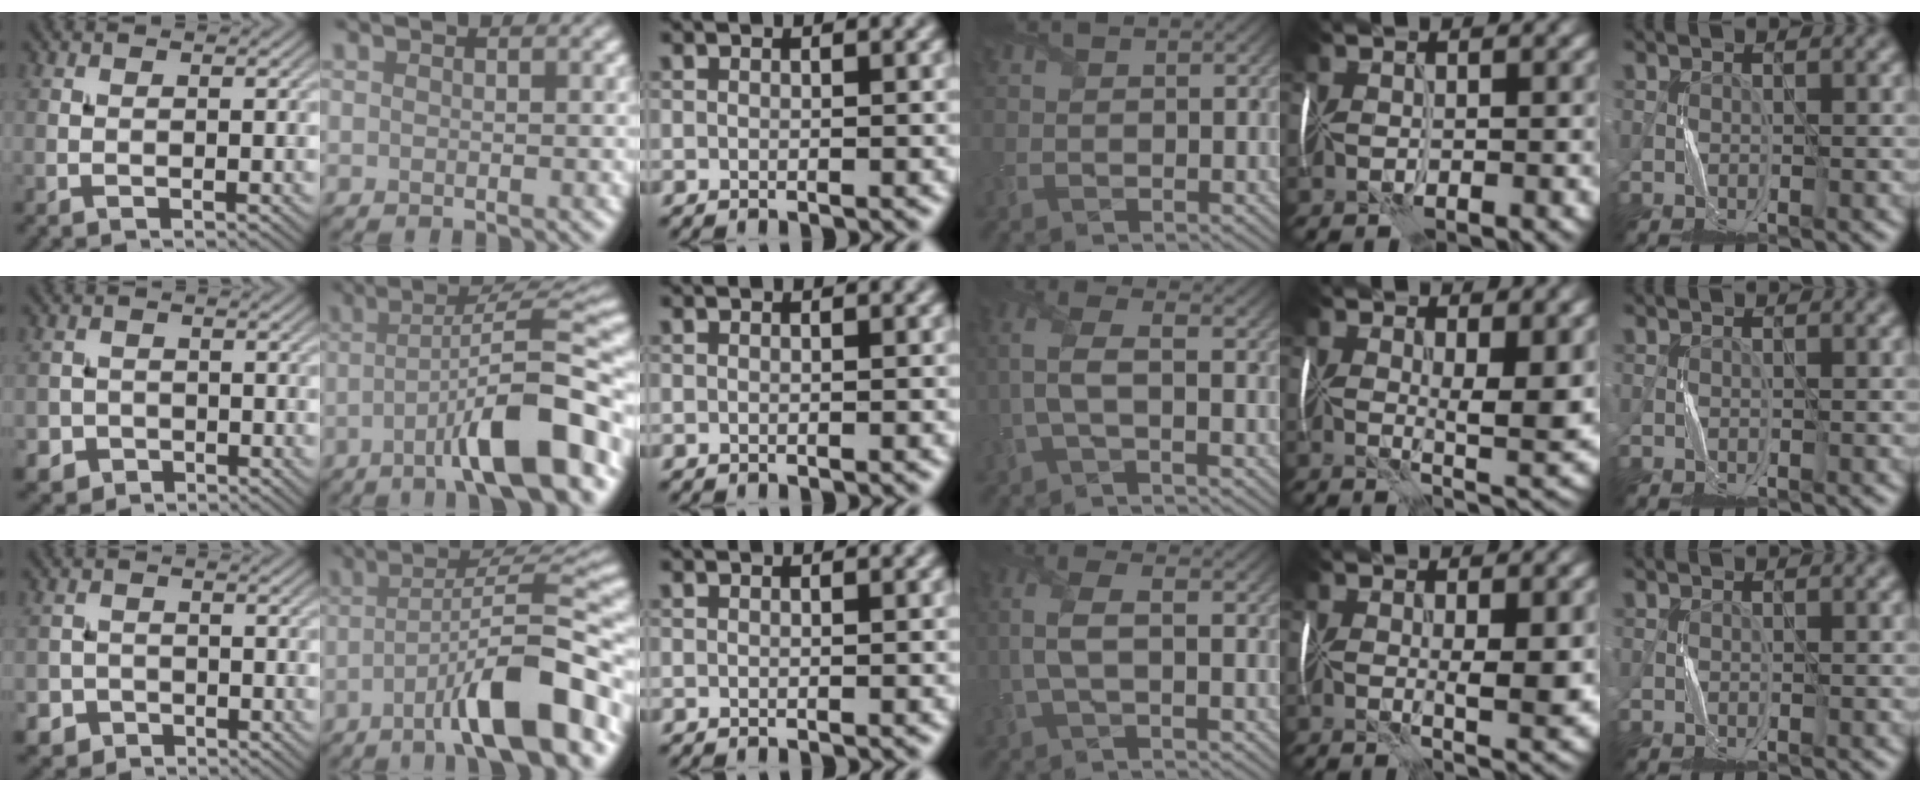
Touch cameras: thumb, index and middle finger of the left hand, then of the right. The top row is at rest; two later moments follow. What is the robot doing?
{"motion": "fold", "object": "handkerchief"}